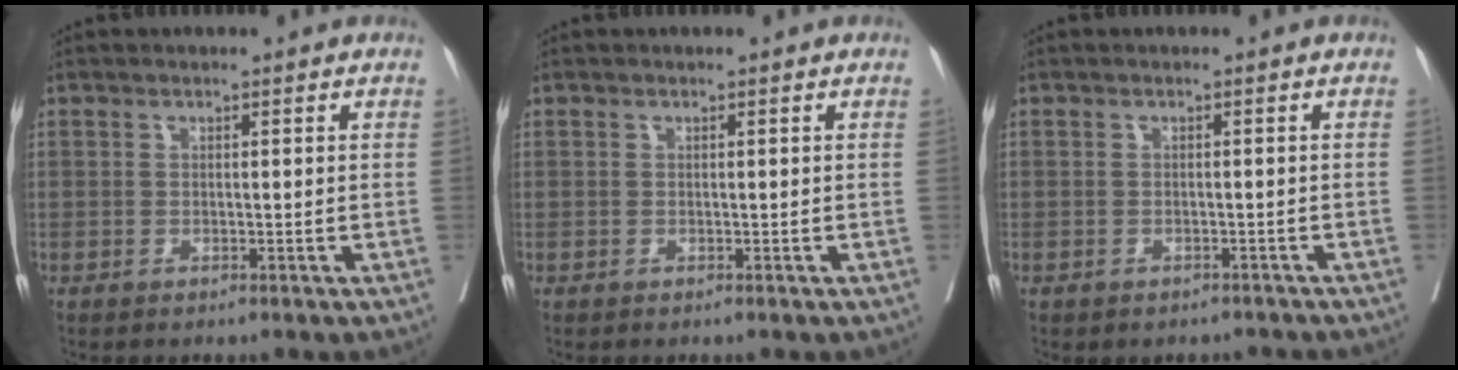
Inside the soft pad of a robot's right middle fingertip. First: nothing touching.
{"total": 0.0}
{"total": 2.6, "force": [-2.1, 1.5, 0.1], "torque": [0.002, 0.006, -0.031]}